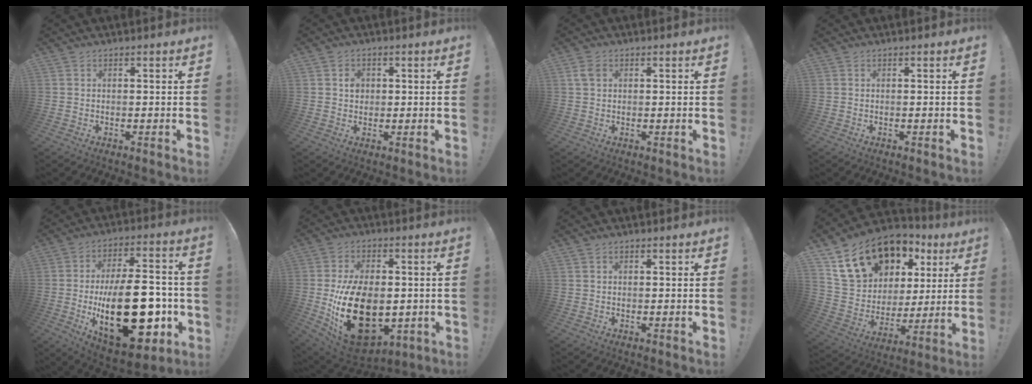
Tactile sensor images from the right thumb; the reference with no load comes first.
{"total": 2.9, "force": [0.4, 2.6, 1.2], "torque": [-0.003, -0.002, 0.000]}
{"total": 3.3, "force": [1.1, 2.2, 2.2], "torque": [-0.041, 0.004, 0.022]}
{"total": 0.0}
{"total": 33.2, "force": [-5.3, 16.0, 28.5], "torque": [-0.493, 0.025, -0.068]}
{"total": 25.3, "force": [-3.9, 16.2, 19.0], "torque": [-0.350, 0.011, -0.041]}
{"total": 0.6, "force": [0.3, 0.5, 0.2], "torque": [0.001, 0.001, 0.005]}
{"total": 20.8, "force": [12.5, 13.6, 9.6], "torque": [-0.161, -0.069, 0.254]}